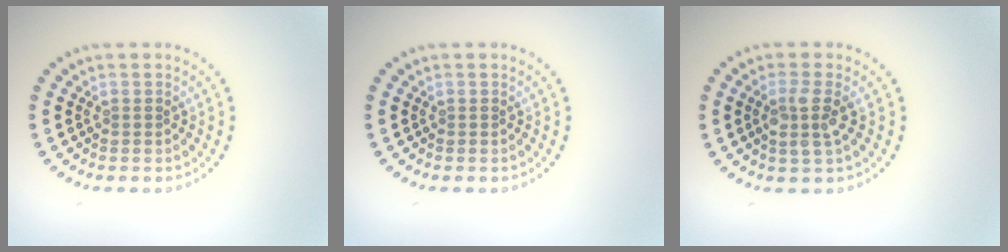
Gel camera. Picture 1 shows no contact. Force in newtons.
{"total": 0.0}
{"total": 2.5, "press": 2.2, "slide": 1.2}